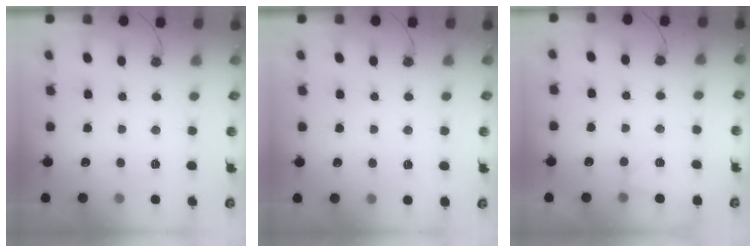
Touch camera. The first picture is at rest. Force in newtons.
{"total": 3.6, "press": 3.3, "slide": 1.4}
{"total": 3.7, "press": 2.6, "slide": 2.6}